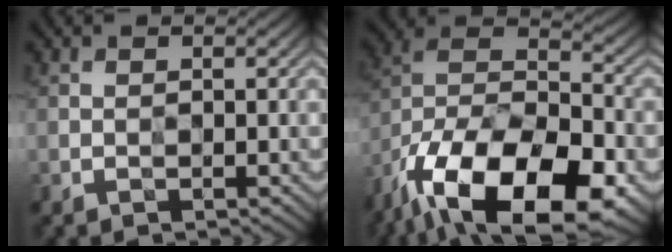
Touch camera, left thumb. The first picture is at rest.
{"total": 21.2, "force": [-13.6, 10.0, 12.8], "torque": [-0.243, -0.049, -0.203]}